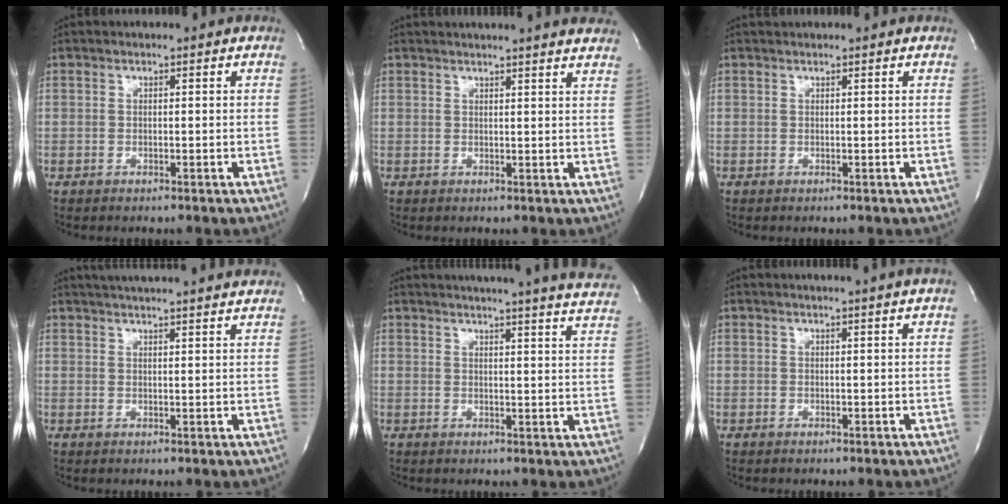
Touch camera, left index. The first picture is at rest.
{"total": 13.2, "force": [12.3, 0.2, 4.7], "torque": [-0.071, -0.003, 0.139]}
{"total": 1.7, "force": [1.6, 0.0, 0.6], "torque": [-0.008, 0.023, 0.027]}
{"total": 15.7, "force": [14.3, 0.4, 6.4], "torque": [-0.108, 0.018, 0.187]}
{"total": 24.2, "force": [22.7, 0.2, 8.5], "torque": [-0.132, -0.064, 0.260]}
{"total": 3.2, "force": [2.7, -1.0, 1.2], "torque": [-0.019, -0.001, 0.030]}